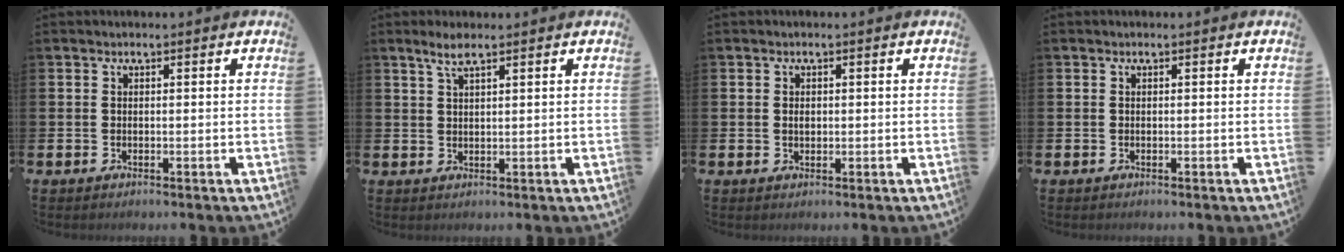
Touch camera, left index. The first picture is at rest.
{"total": 3.0, "force": [2.2, 0.7, 2.0], "torque": [-0.035, 0.001, 0.036]}
{"total": 0.9, "force": [0.2, 0.6, 0.6], "torque": [0.002, -0.002, -0.001]}
{"total": 0.0}